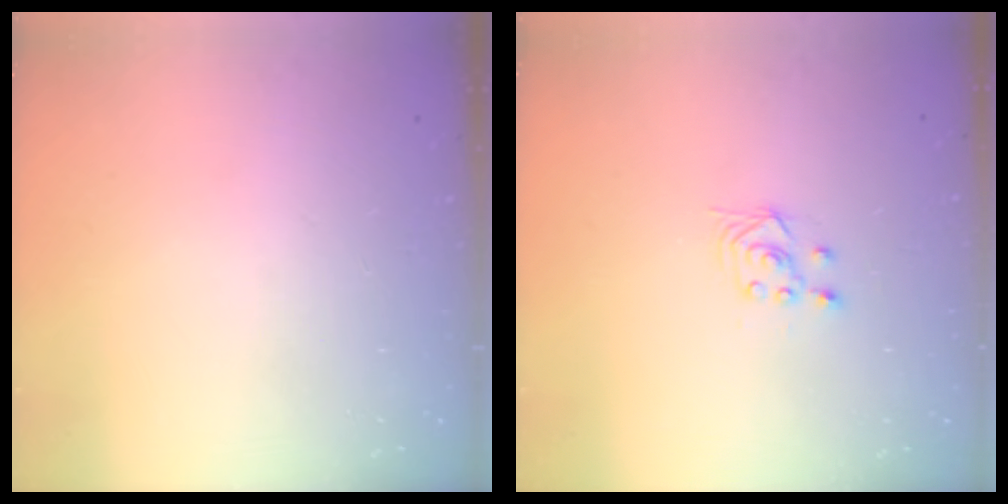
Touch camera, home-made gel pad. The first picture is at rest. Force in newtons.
{"total": 2.8, "press": 2.4, "slide": 1.4}